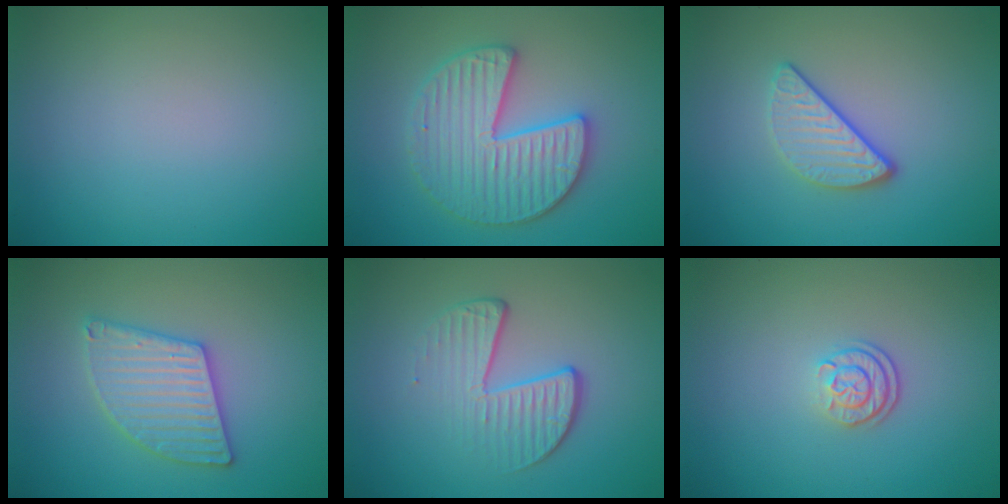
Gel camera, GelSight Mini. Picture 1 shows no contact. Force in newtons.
{"total": 6.0, "press": 5.9, "slide": 0.9}
{"total": 2.9, "press": 2.4, "slide": 1.6}
{"total": 4.9, "press": 4.9, "slide": 0.5}
{"total": 4.1, "press": 2.7, "slide": 3.1}
{"total": 2.1, "press": 1.8, "slide": 1.2}